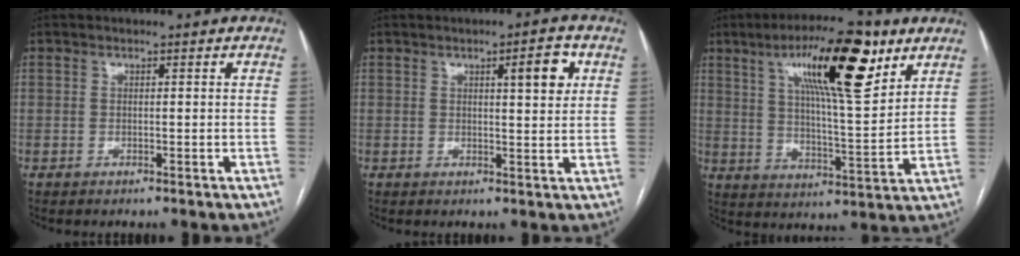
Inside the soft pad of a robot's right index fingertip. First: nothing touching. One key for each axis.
{"total": 5.0, "fx": 1.9, "fy": 0.9, "fz": 4.5, "tx": -0.061, "ty": 0.002, "tz": 0.028}
{"total": 17.3, "fx": 9.0, "fy": 3.0, "fz": 14.5, "tx": -0.234, "ty": 0.008, "tz": 0.144}